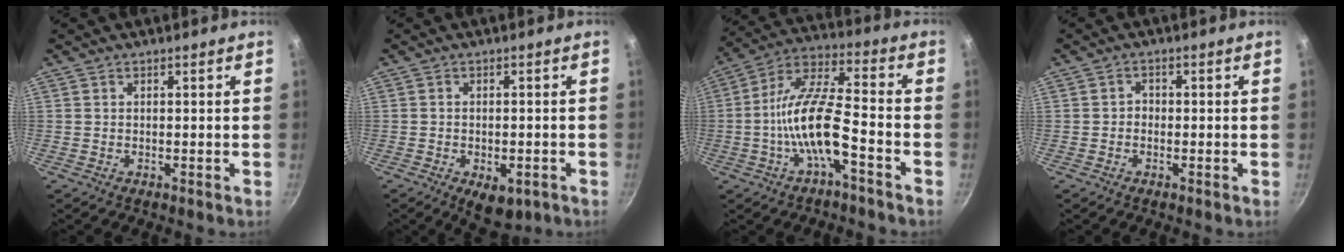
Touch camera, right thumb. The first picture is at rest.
{"total": 6.4, "force": [-2.6, 3.5, 4.7], "torque": [-0.045, 0.009, -0.026]}
{"total": 13.5, "force": [-4.8, 4.1, 11.9], "torque": [-0.229, 0.044, -0.100]}
{"total": 1.3, "force": [-0.6, 1.1, 0.5], "torque": [-0.001, 0.007, -0.012]}